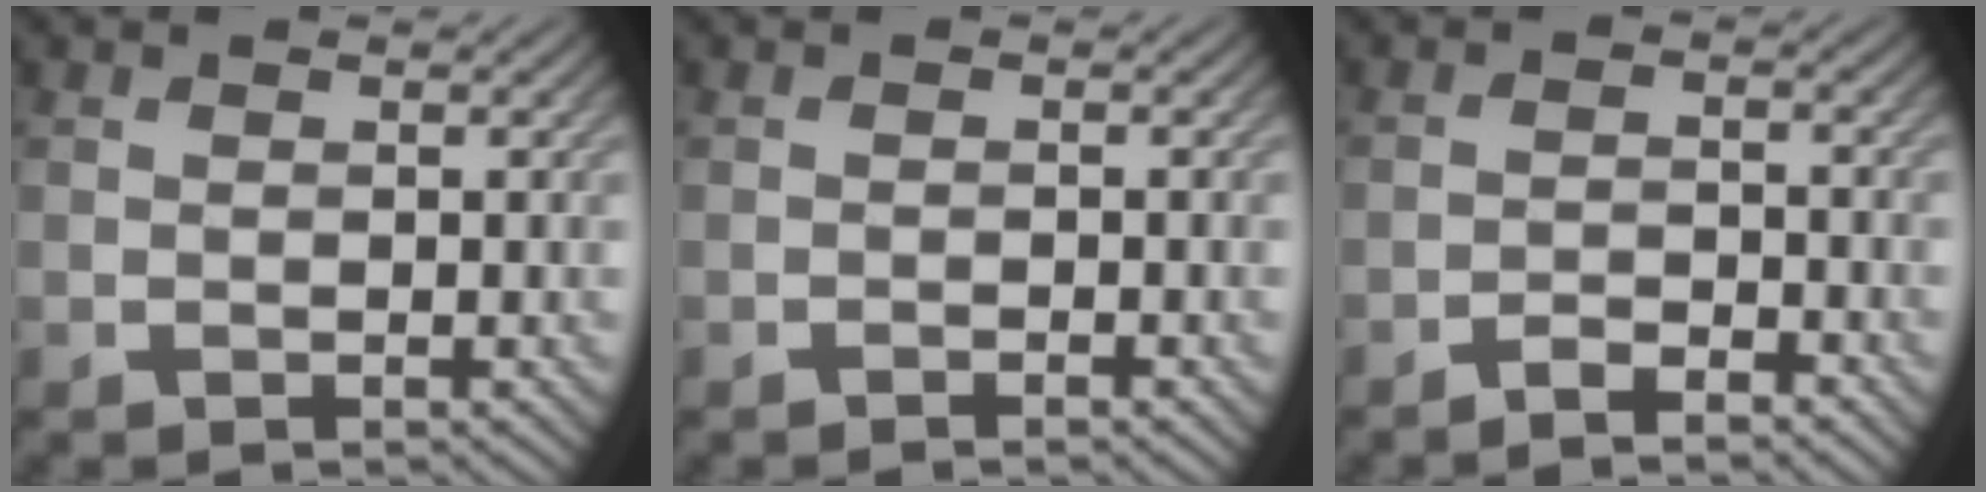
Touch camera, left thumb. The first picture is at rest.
{"total": 0.7, "force": [-0.6, 0.0, 0.4], "torque": [-0.006, 0.001, -0.012]}
{"total": 2.6, "force": [-2.3, 0.4, 1.3], "torque": [-0.023, 0.003, -0.044]}